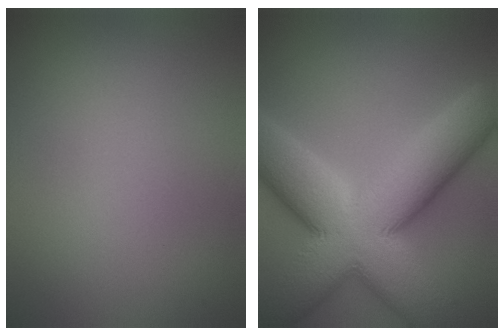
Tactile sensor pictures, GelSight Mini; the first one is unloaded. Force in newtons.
{"total": 15.1, "press": 15.1, "slide": 1.0}